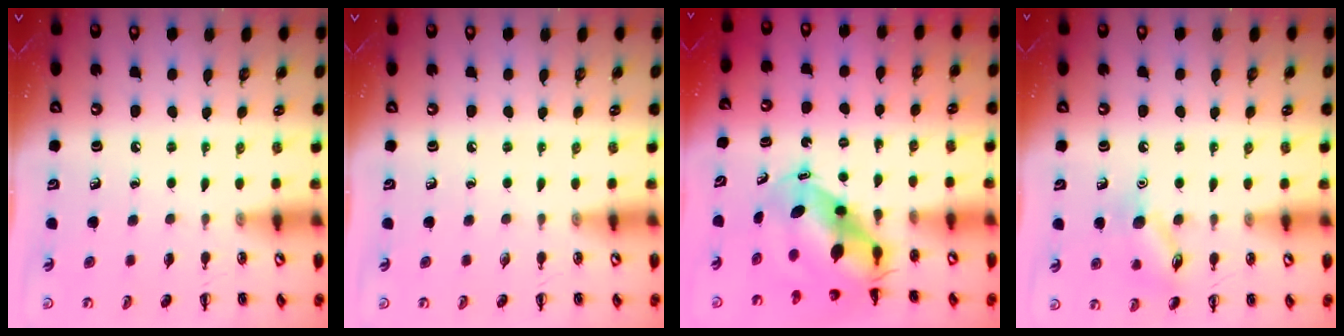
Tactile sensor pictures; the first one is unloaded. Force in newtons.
{"total": 0.0}
{"total": 7.8, "press": 7.5, "slide": 1.9}
{"total": 10.5, "press": 10.5, "slide": 0.6}